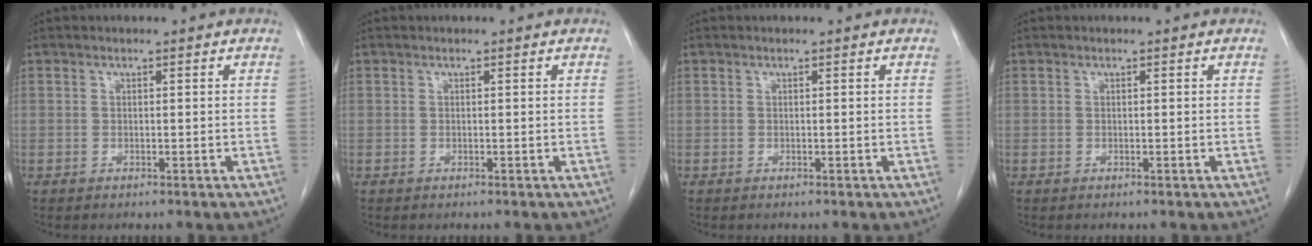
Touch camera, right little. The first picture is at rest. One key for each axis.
{"total": 0.0}
{"total": 0.0}
{"total": 0.0}